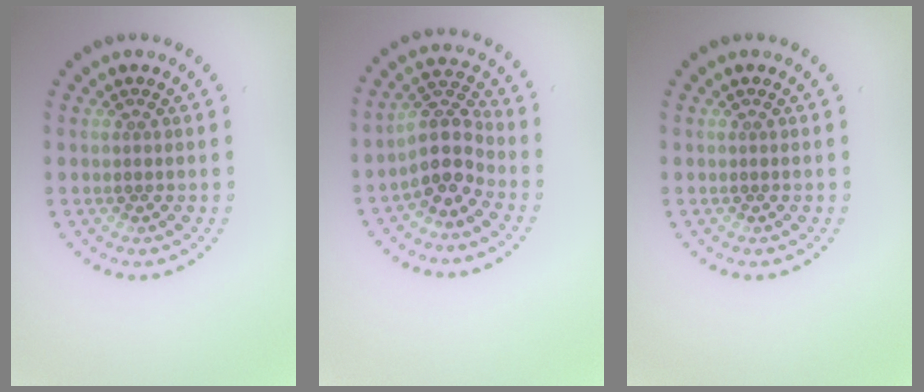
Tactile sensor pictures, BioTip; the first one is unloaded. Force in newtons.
{"total": 3.8, "press": 3.1, "slide": 2.2}
{"total": 0.0}